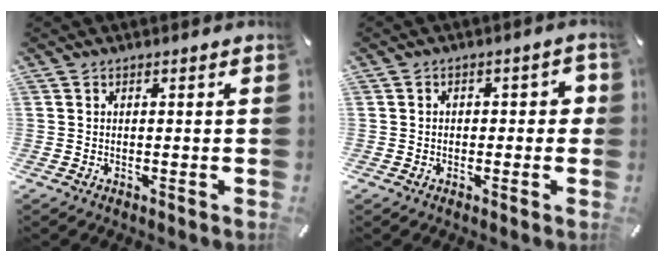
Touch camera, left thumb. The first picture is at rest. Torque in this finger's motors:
{"motor_torque": [0.06, 0.00, -0.02, 0.11, -0.03]}